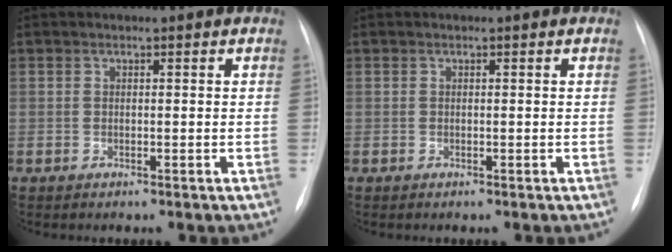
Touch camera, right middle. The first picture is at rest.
{"total": 0.0}